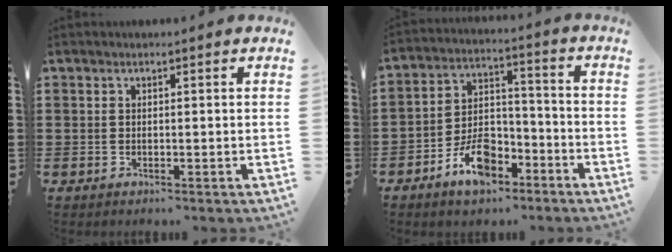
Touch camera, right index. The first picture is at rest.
{"total": 8.6, "force": [-5.4, 4.5, 5.0], "torque": [-0.105, 0.016, -0.100]}